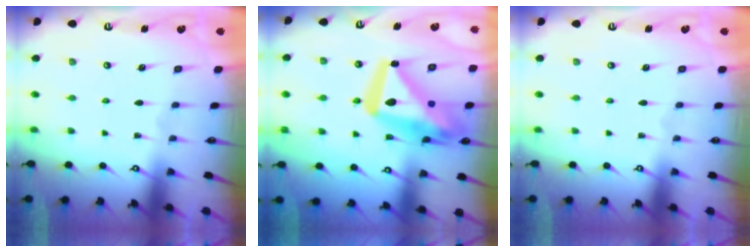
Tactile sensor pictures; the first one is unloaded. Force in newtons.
{"total": 21.5, "press": 21.4, "slide": 2.5}
{"total": 0.0}